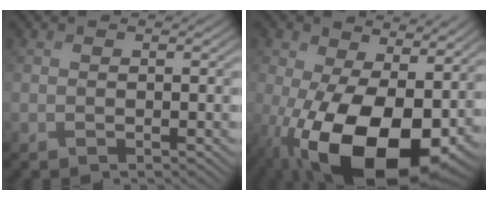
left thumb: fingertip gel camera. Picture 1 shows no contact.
{"total": 19.9, "force": [-3.0, 12.5, 15.2], "torque": [-0.264, -0.069, -0.025]}